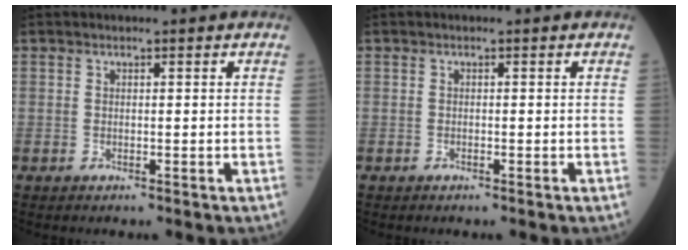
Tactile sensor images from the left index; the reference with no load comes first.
{"total": 0.0}